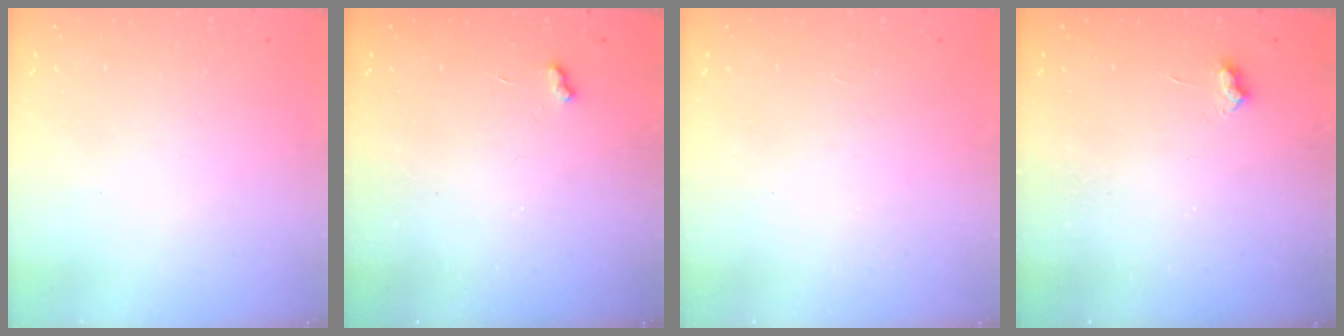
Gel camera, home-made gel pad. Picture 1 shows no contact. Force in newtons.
{"total": 2.8, "press": 2.7, "slide": 0.5}
{"total": 1.2, "press": 1.2, "slide": 0.1}
{"total": 4.0, "press": 3.9, "slide": 0.5}